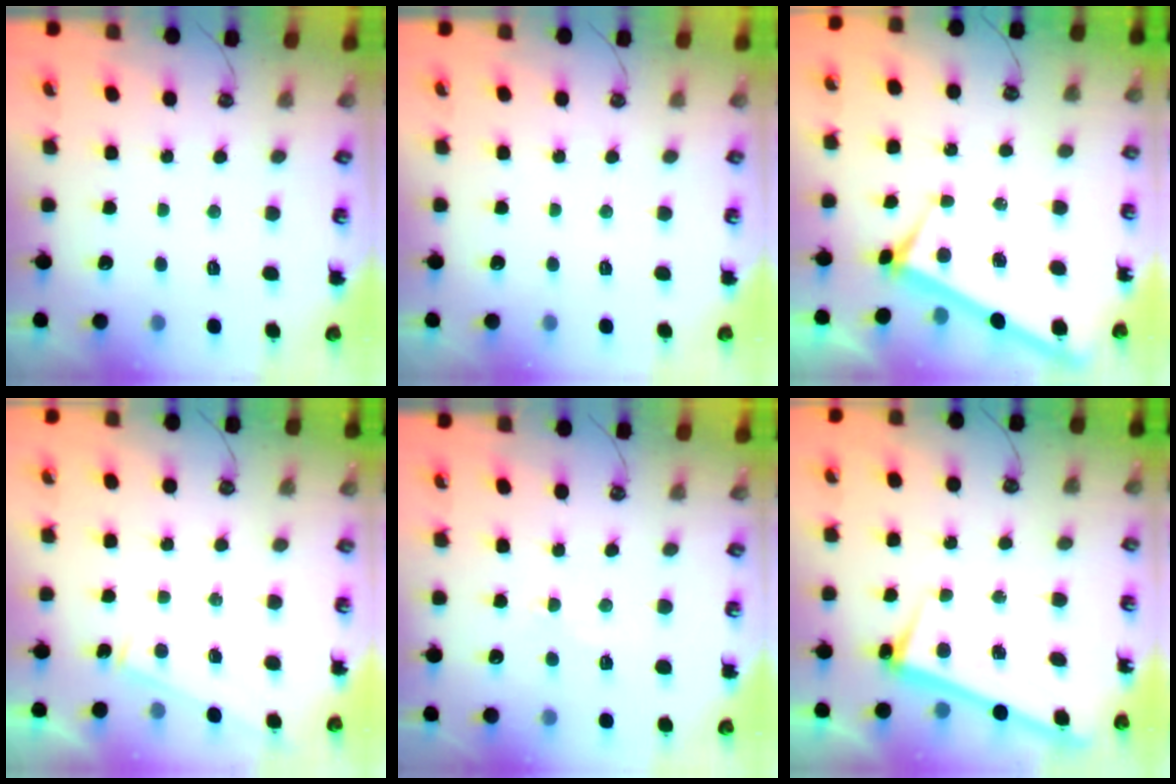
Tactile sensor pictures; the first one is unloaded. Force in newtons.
{"total": 0.0}
{"total": 3.8, "press": 3.7, "slide": 0.4}
{"total": 4.1, "press": 4.1, "slide": 0.2}
{"total": 1.3, "press": 1.2, "slide": 0.6}
{"total": 2.6, "press": 2.4, "slide": 1.0}